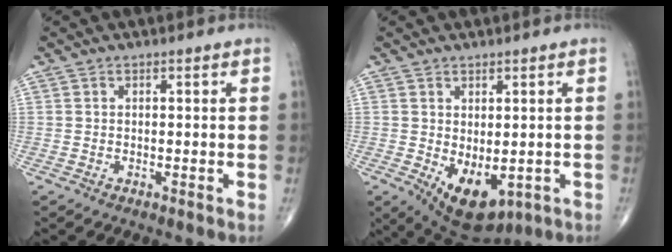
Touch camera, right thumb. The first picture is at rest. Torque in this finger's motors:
{"motor_torque": [-0.31, 1.10, 0.49, 0.38, 0.30]}